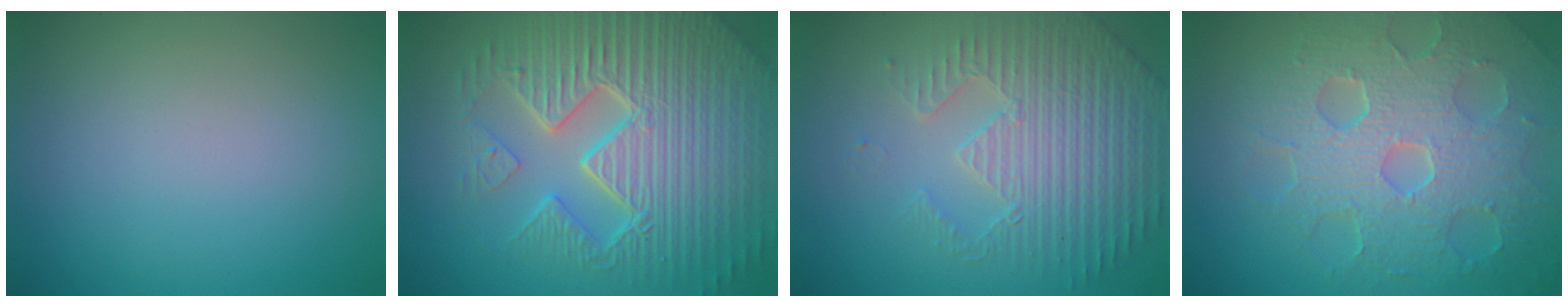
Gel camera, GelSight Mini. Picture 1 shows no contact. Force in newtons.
{"total": 10.9, "press": 7.1, "slide": 8.3}
{"total": 4.9, "press": 4.6, "slide": 1.8}
{"total": 8.9, "press": 6.0, "slide": 6.5}